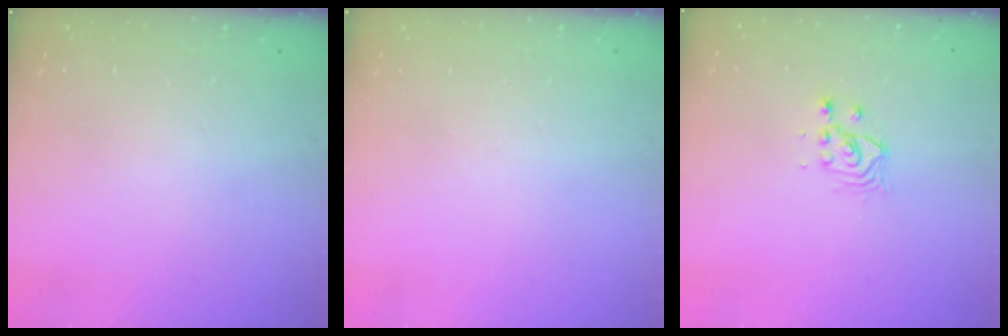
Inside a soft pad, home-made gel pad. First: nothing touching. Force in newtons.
{"total": 0.0}
{"total": 3.8, "press": 3.8, "slide": 0.2}